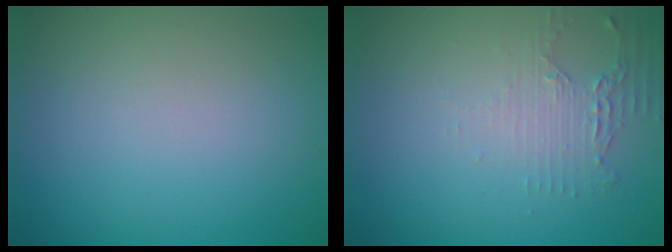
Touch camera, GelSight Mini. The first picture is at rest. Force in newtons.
{"total": 2.0, "press": 1.6, "slide": 1.1}